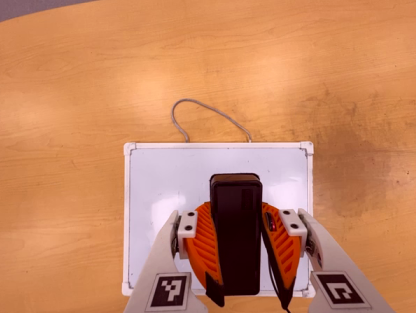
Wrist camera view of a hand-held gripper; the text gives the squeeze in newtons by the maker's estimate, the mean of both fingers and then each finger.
{"total": 8.9, "left": 7.3, "right": 10.5}